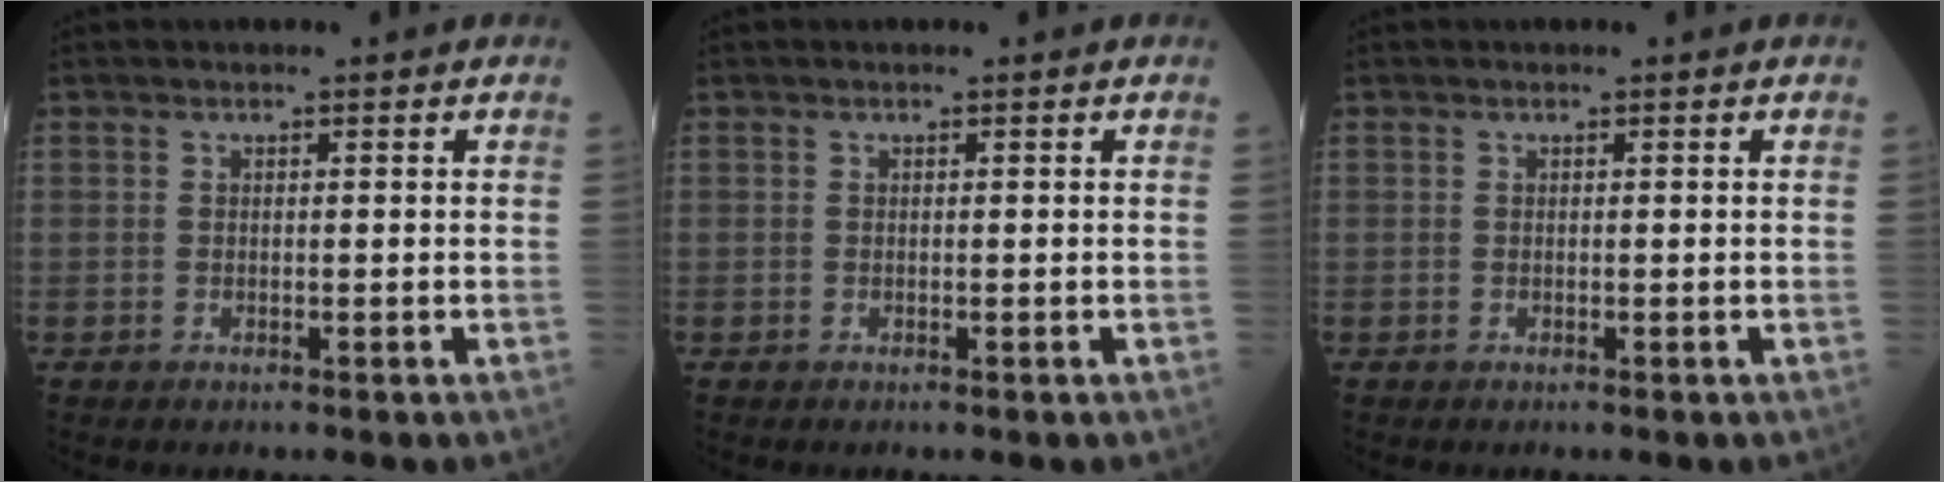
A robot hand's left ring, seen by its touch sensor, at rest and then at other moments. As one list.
[{"total": 0.0}, {"total": 0.0}]